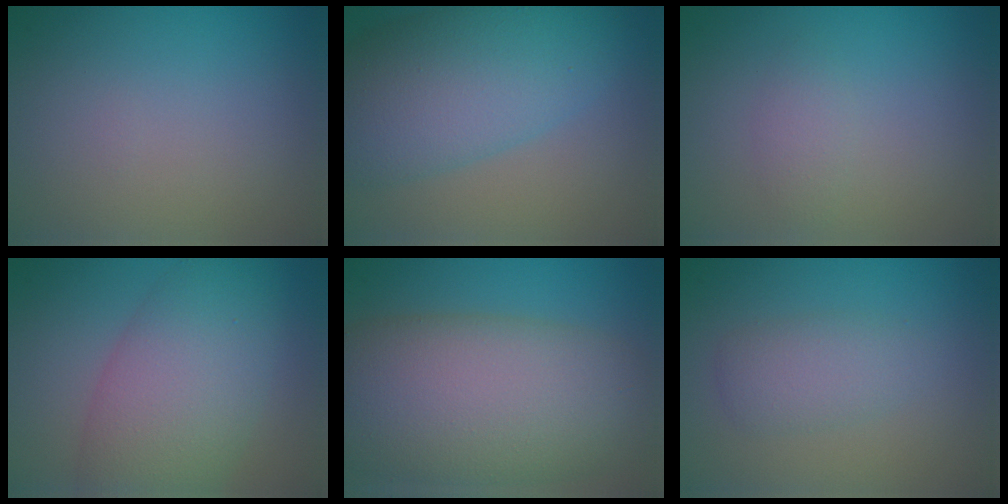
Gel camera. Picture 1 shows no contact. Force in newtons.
{"total": 9.1, "press": 9.1, "slide": 0.0}
{"total": 1.4, "press": 1.4, "slide": 0.0}
{"total": 8.4, "press": 8.4, "slide": 0.2}
{"total": 13.6, "press": 13.6, "slide": 0.4}
{"total": 2.6, "press": 2.6, "slide": 0.1}